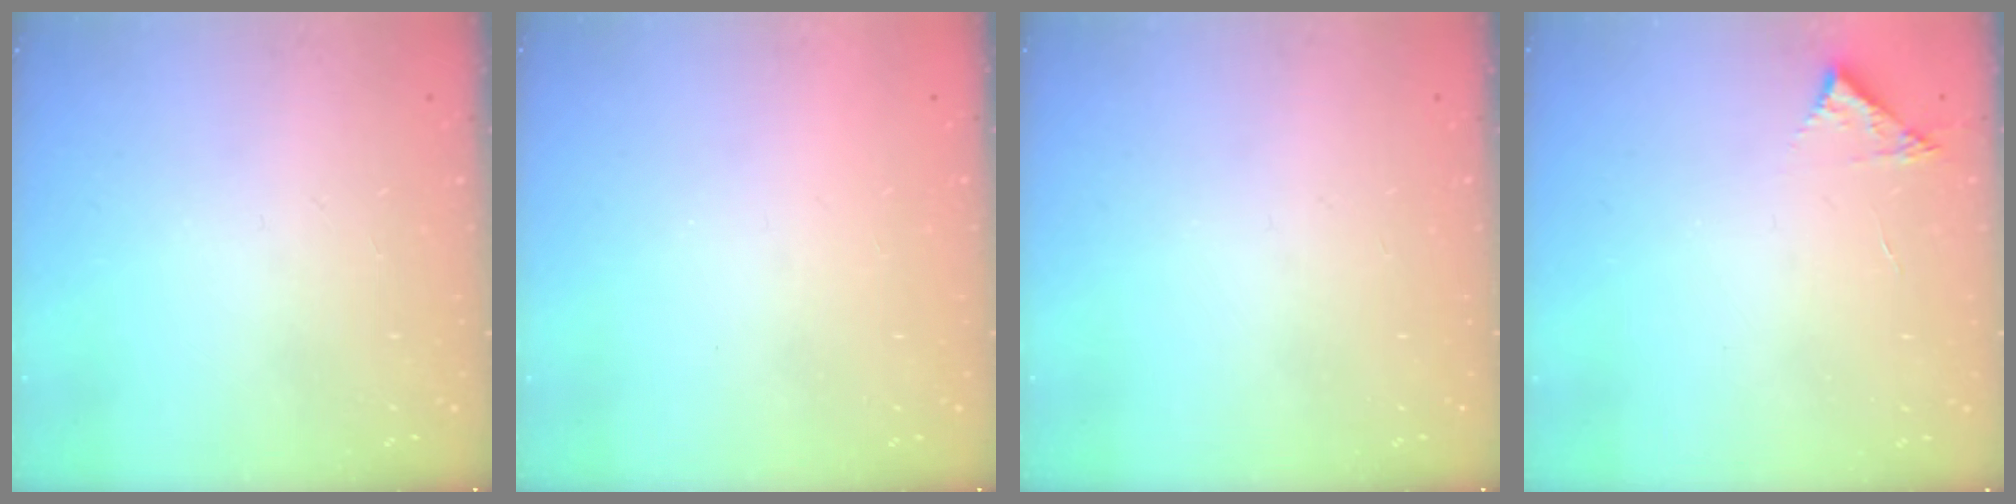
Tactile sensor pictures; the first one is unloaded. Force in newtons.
{"total": 1.5, "press": 1.5, "slide": 0.1}
{"total": 0.0}
{"total": 3.6, "press": 3.6, "slide": 0.1}